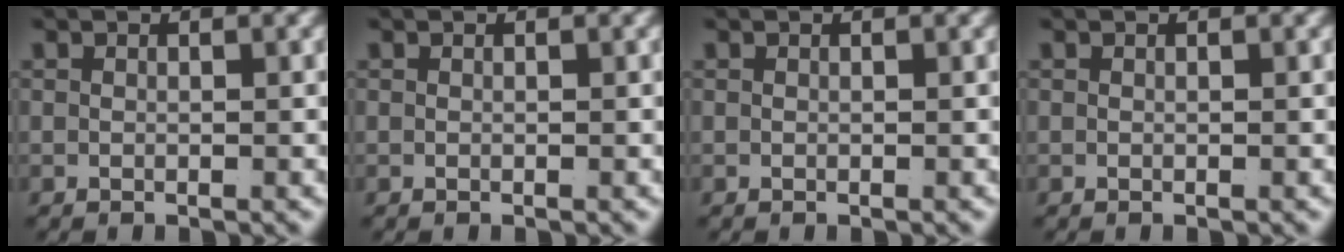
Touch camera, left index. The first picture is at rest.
{"total": 0.0}
{"total": 0.0}
{"total": 0.0}